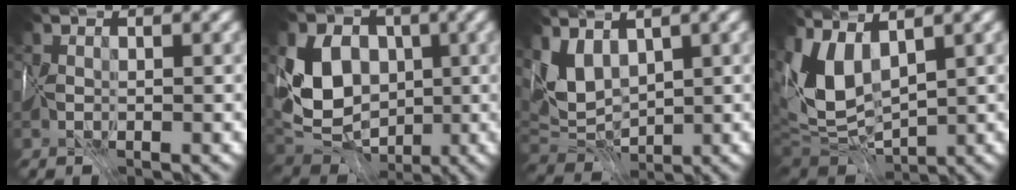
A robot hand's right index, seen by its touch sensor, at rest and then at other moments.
{"total": 7.1, "force": [1.1, 5.7, 4.1], "torque": [-0.080, -0.005, 0.014]}
{"total": 3.3, "force": [2.4, 1.5, 1.7], "torque": [-0.044, -0.001, 0.048]}
{"total": 6.7, "force": [2.2, 3.6, 5.2], "torque": [-0.129, 0.001, 0.040]}